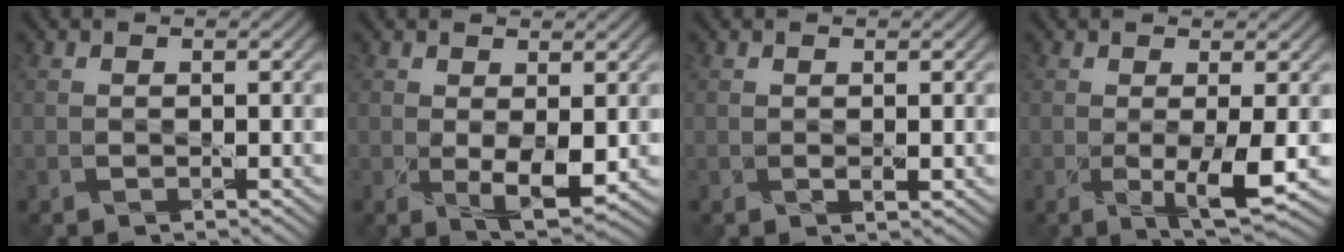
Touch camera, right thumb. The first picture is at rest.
{"total": 3.8, "force": [0.1, 1.6, 3.5], "torque": [-0.072, -0.014, 0.009]}
{"total": 0.8, "force": [0.1, 0.4, 0.7], "torque": [-0.012, -0.003, 0.003]}
{"total": 4.3, "force": [-0.3, 0.6, 4.2], "torque": [-0.083, -0.006, -0.004]}